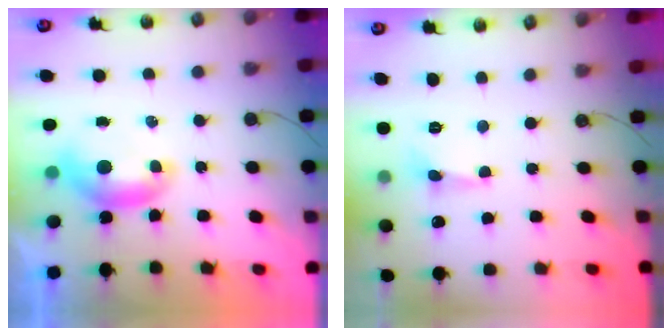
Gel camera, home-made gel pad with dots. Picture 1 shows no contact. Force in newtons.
{"total": 1.7, "press": 1.6, "slide": 0.5}